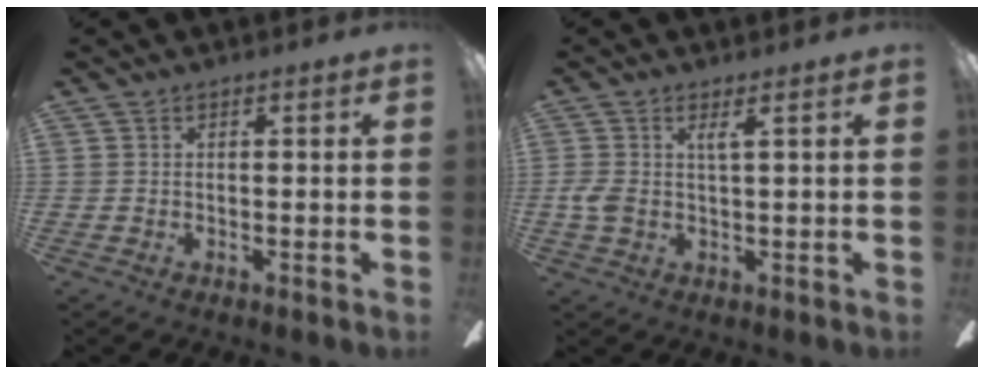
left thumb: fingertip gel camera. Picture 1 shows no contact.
{"total": 3.7, "force": [0.9, 1.0, 3.4], "torque": [-0.073, -0.004, 0.013]}